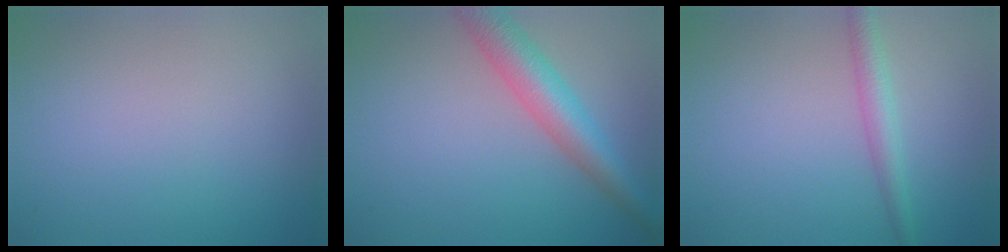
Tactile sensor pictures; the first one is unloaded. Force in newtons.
{"total": 5.2, "press": 5.2, "slide": 0.1}
{"total": 2.4, "press": 2.4, "slide": 0.1}